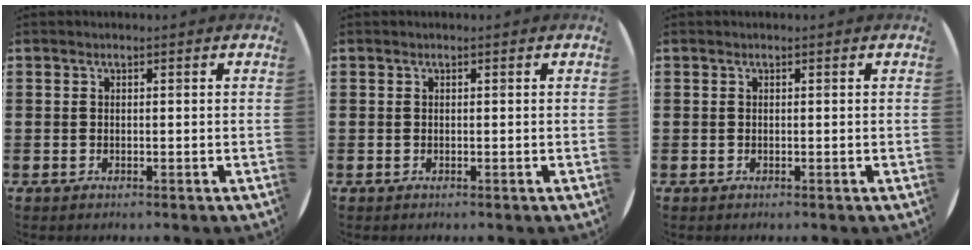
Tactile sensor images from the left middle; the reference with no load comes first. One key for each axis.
{"total": 0.0}
{"total": 0.0}